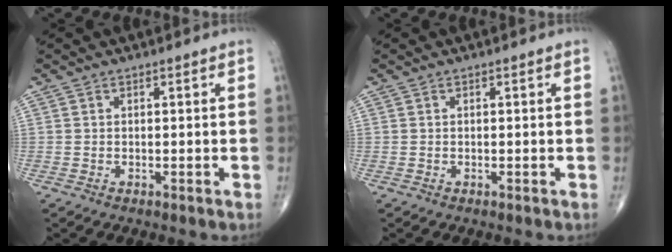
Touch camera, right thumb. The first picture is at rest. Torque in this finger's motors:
{"motor_torque": [0.09, 0.03, -0.17, -0.01, 0.02]}